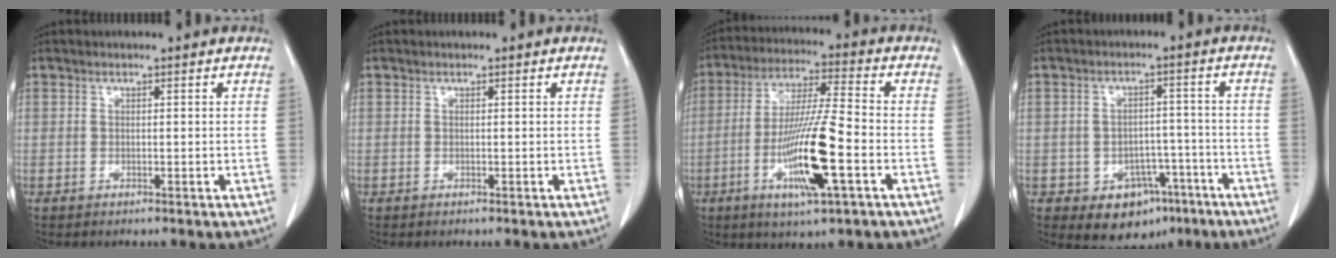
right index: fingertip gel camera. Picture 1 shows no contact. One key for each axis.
{"total": 0.0}
{"total": 13.6, "fx": -4.3, "fy": 0.6, "fz": 12.9, "tx": -0.249, "ty": -0.014, "tz": -0.077}
{"total": 7.9, "fx": -4.2, "fy": 5.8, "fz": 3.3, "tx": -0.033, "ty": 0.018, "tz": -0.049}